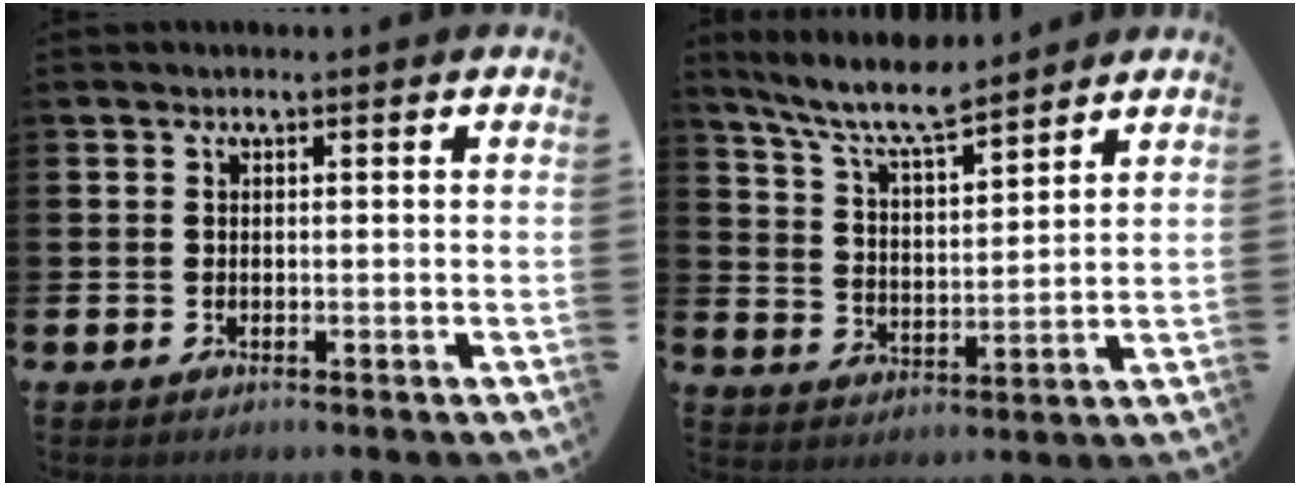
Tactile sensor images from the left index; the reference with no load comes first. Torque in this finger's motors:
{"motor_torque": [0.99, -1.15, 0.44, 0.21]}